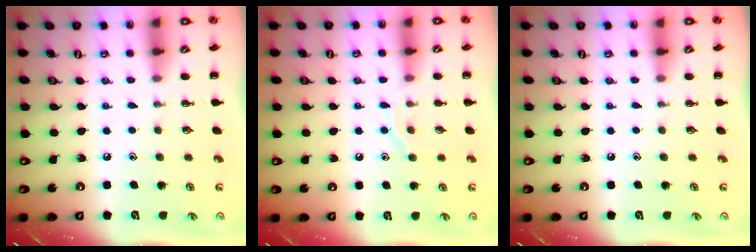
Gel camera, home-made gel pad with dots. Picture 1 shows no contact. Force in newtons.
{"total": 6.6, "press": 6.6, "slide": 1.1}
{"total": 0.0}